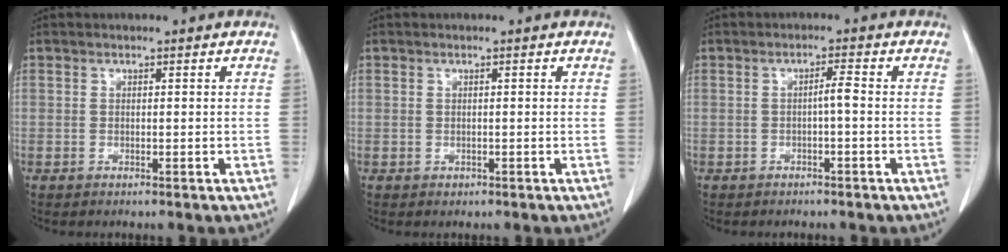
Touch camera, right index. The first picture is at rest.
{"total": 0.6, "force": [-0.2, 0.6, 0.1], "torque": [-0.002, 0.003, -0.003]}
{"total": 1.8, "force": [-0.4, 0.0, 1.8], "torque": [-0.029, 0.004, -0.006]}